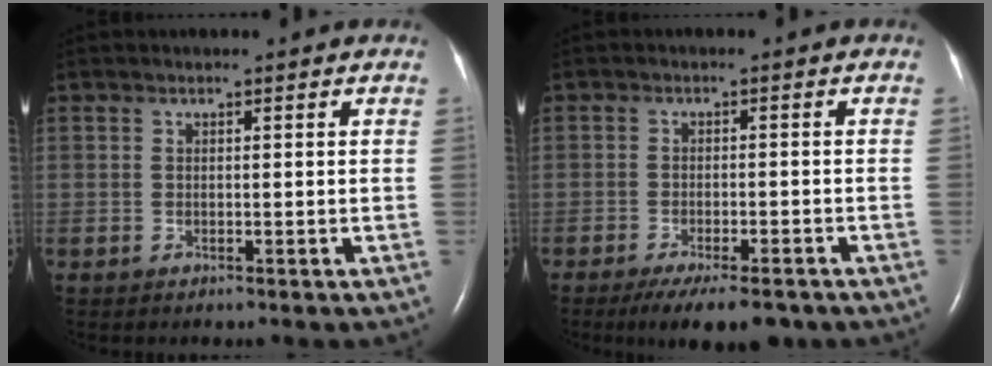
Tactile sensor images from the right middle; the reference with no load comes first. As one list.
[{"total": 9.2, "force": [-7.1, 2.2, 5.4], "torque": [-0.075, -0.012, -0.104]}]